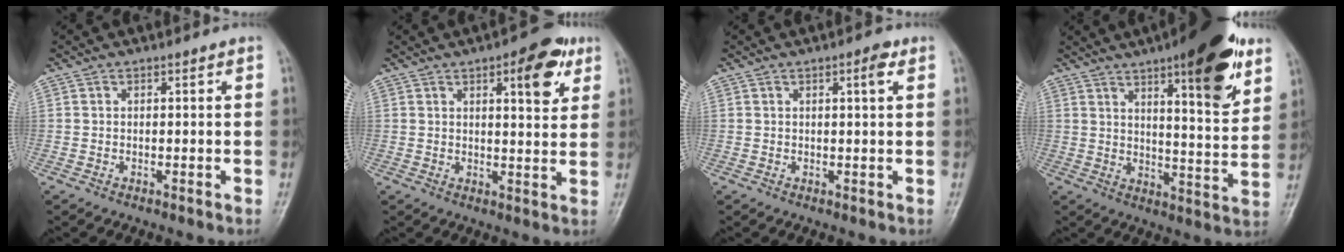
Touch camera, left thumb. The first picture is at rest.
{"total": 8.6, "force": [4.1, 3.1, 6.9], "torque": [-0.070, -0.015, 0.048]}
{"total": 2.3, "force": [1.0, 0.4, 2.0], "torque": [-0.030, -0.002, 0.013]}
{"total": 17.5, "force": [9.9, 4.5, 13.7], "torque": [-0.164, -0.050, 0.141]}